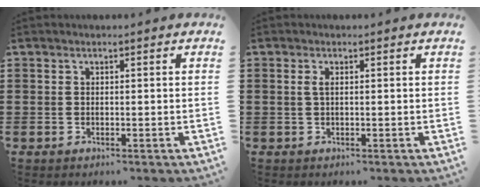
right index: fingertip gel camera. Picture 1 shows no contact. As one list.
[{"total": 1.2, "force": [0.2, 0.4, 1.1], "torque": [-0.023, 0.004, 0.002]}]